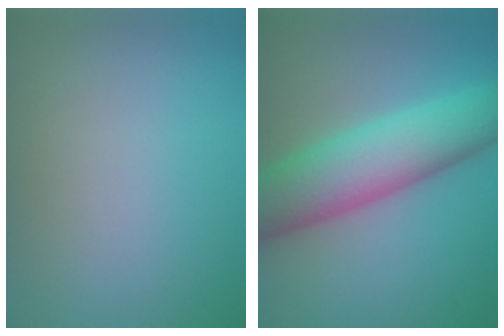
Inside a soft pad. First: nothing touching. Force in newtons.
{"total": 8.9, "press": 8.9, "slide": 0.4}